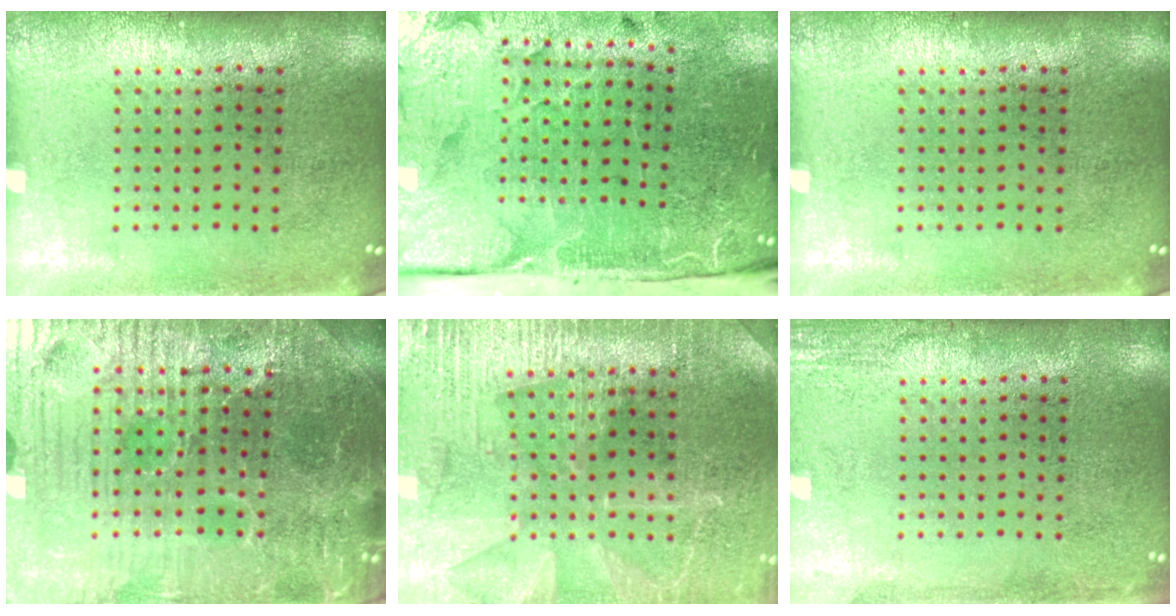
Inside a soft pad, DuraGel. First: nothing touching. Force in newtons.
{"total": 5.2, "press": 4.0, "slide": 3.3}
{"total": 0.0}
{"total": 5.6, "press": 5.3, "slide": 1.6}
{"total": 3.3, "press": 3.3, "slide": 0.7}
{"total": 2.2, "press": 2.2, "slide": 0.4}